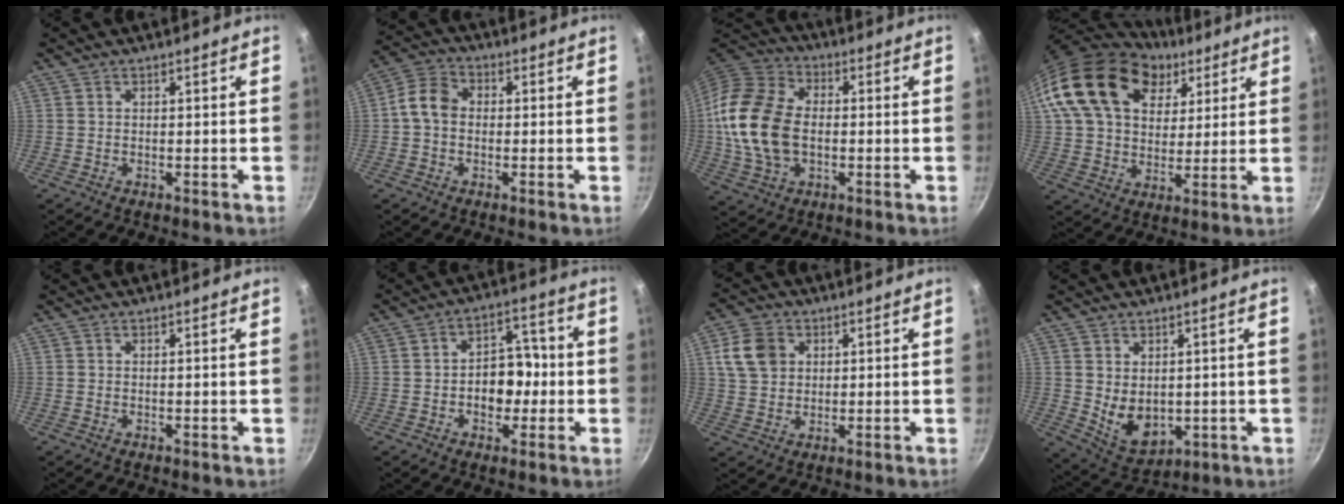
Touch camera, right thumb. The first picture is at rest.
{"total": 7.4, "force": [-0.1, 5.7, 4.7], "torque": [-0.075, 0.023, -0.021]}
{"total": 17.8, "force": [-0.6, 12.1, 13.1], "torque": [-0.246, 0.020, -0.020]}
{"total": 22.6, "force": [10.0, 15.5, 13.0], "torque": [-0.209, -0.010, 0.173]}
{"total": 0.0}
{"total": 8.9, "force": [-1.2, 6.5, 6.0], "torque": [-0.033, 0.023, -0.024]}
{"total": 8.3, "force": [2.5, 6.6, 4.4], "torque": [-0.065, 0.005, 0.044]}
{"total": 8.0, "force": [0.8, 5.7, 5.5], "torque": [-0.072, -0.023, 0.038]}